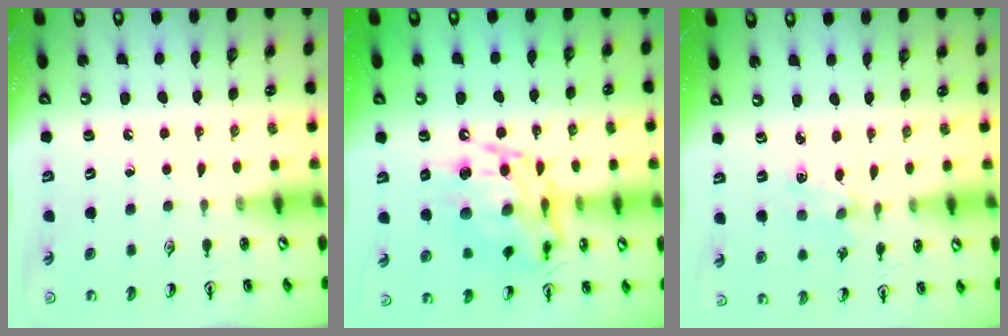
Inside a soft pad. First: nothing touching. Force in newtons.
{"total": 15.2, "press": 15.1, "slide": 1.2}
{"total": 1.5, "press": 1.4, "slide": 0.4}